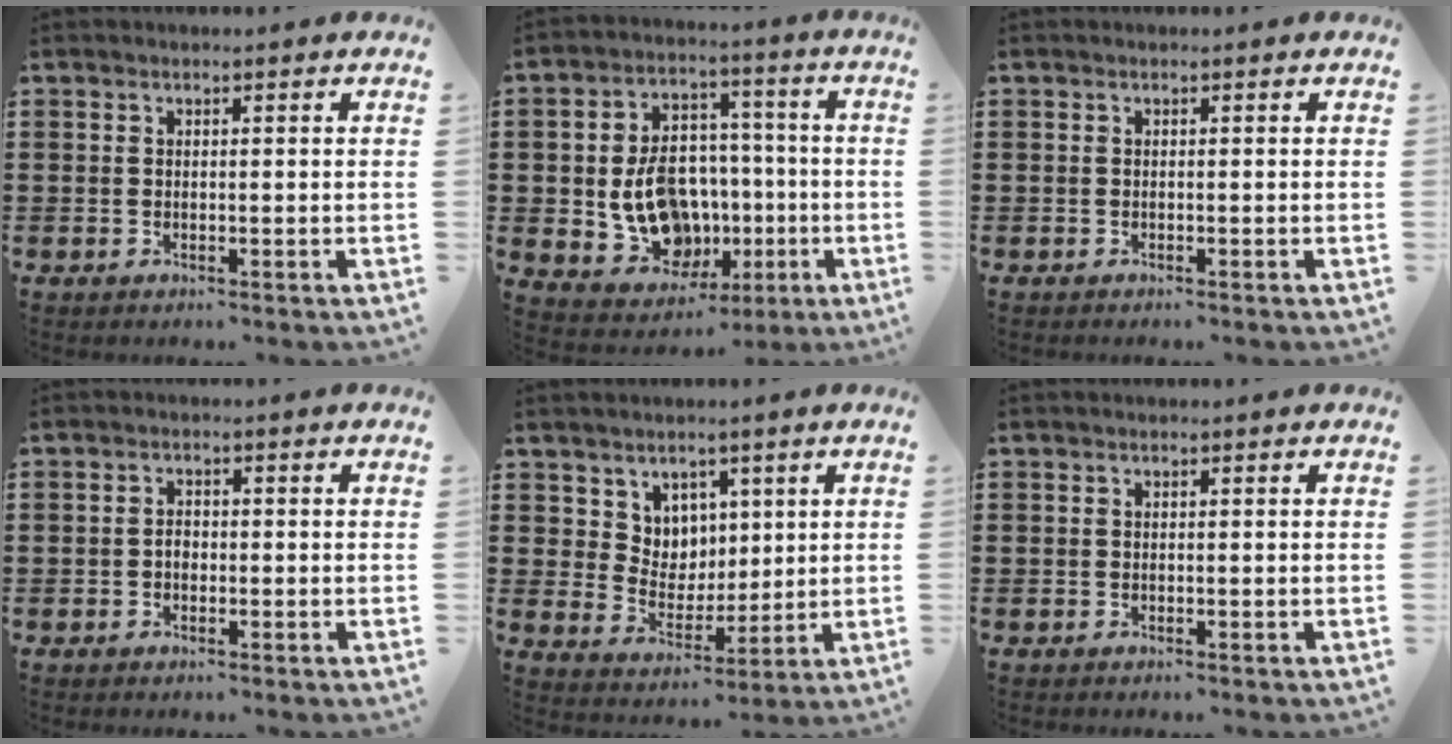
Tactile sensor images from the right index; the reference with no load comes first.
{"total": 9.3, "force": [-0.6, 8.1, 4.5], "torque": [-0.075, 0.007, -0.001]}
{"total": 0.0}
{"total": 1.3, "force": [-0.4, 0.9, 0.9], "torque": [-0.018, 0.002, -0.007]}
{"total": 5.8, "force": [3.7, 4.5, -0.1], "torque": [-0.022, -0.008, 0.068]}
{"total": 0.0}